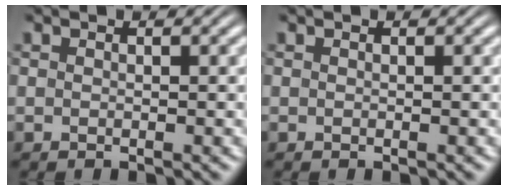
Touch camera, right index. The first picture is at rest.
{"total": 0.0}